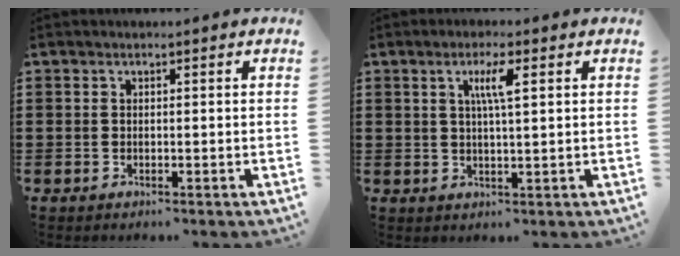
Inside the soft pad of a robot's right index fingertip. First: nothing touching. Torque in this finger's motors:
{"motor_torque": [0.76, 0.03, 0.17, 0.10]}